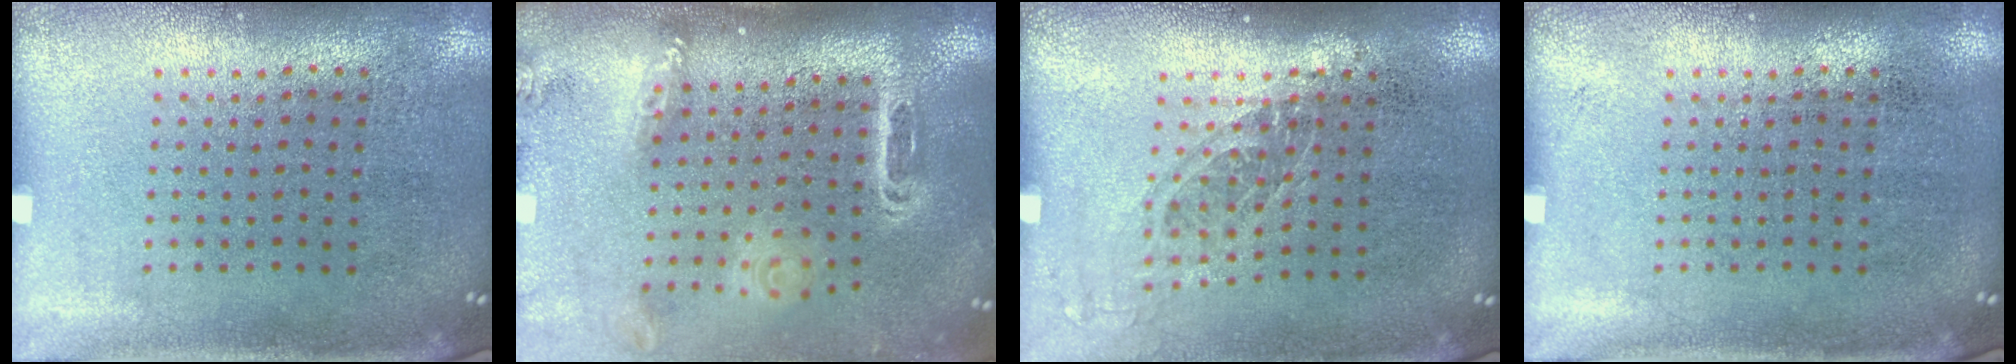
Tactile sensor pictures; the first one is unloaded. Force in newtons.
{"total": 2.6, "press": 1.9, "slide": 1.8}
{"total": 1.2, "press": 1.0, "slide": 0.7}
{"total": 0.0}